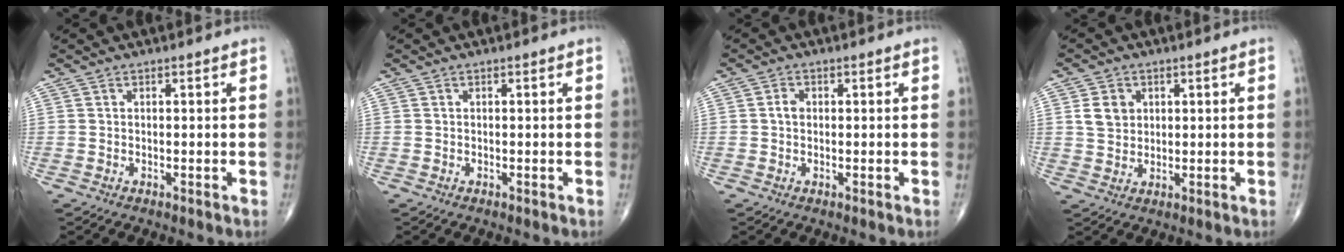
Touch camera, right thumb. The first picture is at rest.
{"total": 0.0}
{"total": 1.7, "force": [0.1, 1.3, 1.1], "torque": [-0.015, 0.005, -0.001]}
{"total": 4.8, "force": [1.4, 3.9, 2.4], "torque": [-0.025, -0.005, 0.028]}